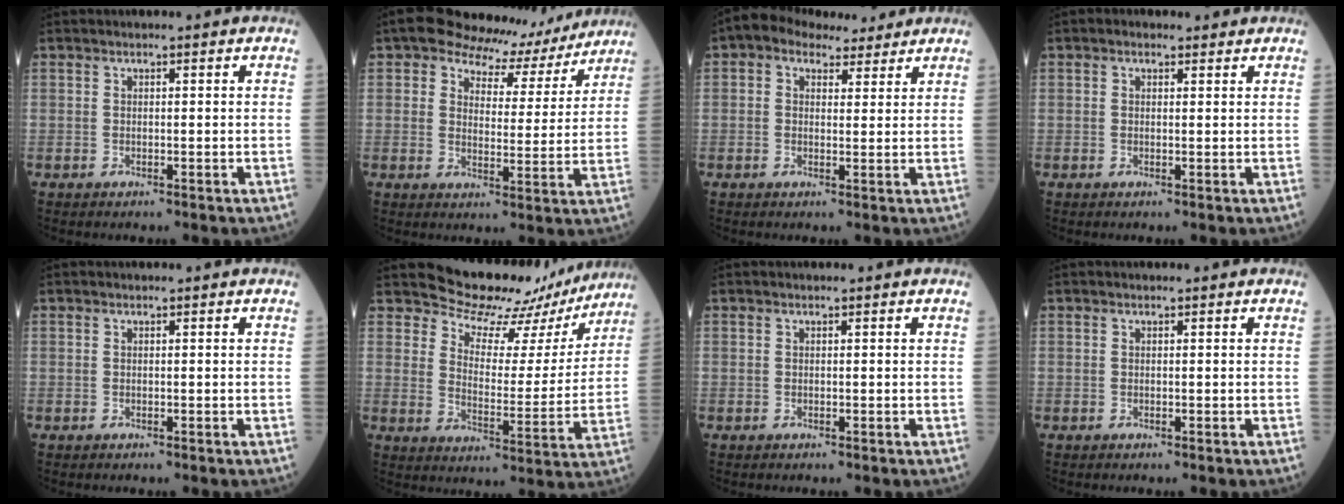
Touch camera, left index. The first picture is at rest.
{"total": 9.3, "force": [8.2, 3.9, 1.7], "torque": [-0.022, 0.004, 0.100]}
{"total": 6.5, "force": [4.7, 3.7, 2.5], "torque": [-0.039, 0.030, 0.071]}
{"total": 1.0, "force": [0.6, 0.8, 0.4], "torque": [-0.010, 0.007, 0.004]}
{"total": 0.0}
{"total": 14.7, "force": [13.6, 5.2, 2.5], "torque": [-0.023, -0.025, 0.163]}
{"total": 0.0}
{"total": 0.0}